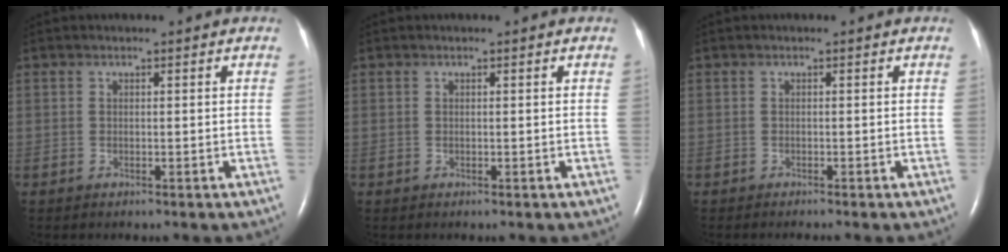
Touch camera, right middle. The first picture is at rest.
{"total": 0.0}
{"total": 0.9, "force": [-0.8, -0.2, 0.4], "torque": [-0.003, 0.001, -0.012]}